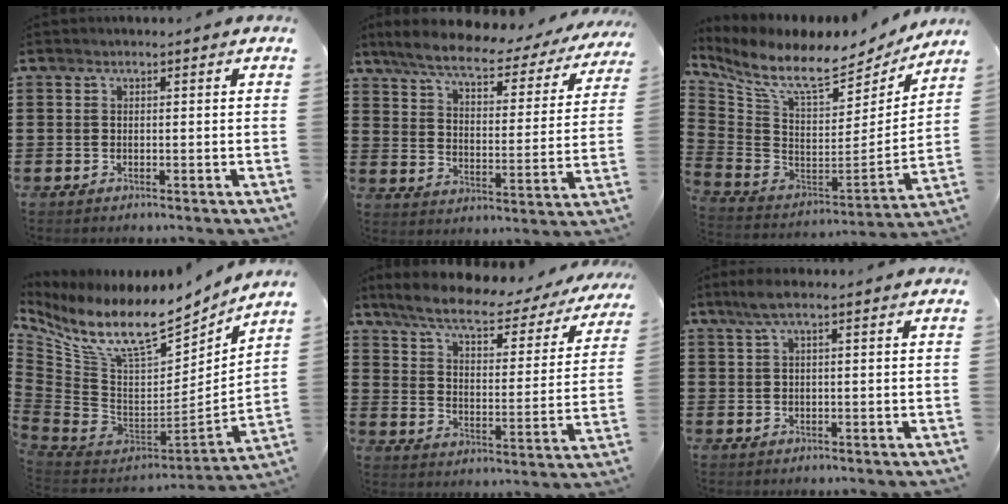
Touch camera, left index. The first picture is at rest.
{"total": 6.8, "force": [5.6, 1.1, 3.8], "torque": [-0.097, -0.030, 0.092]}
{"total": 9.2, "force": [7.4, 2.7, 4.8], "torque": [-0.127, -0.058, 0.130]}
{"total": 13.0, "force": [9.3, 4.1, 8.1], "torque": [-0.195, -0.074, 0.161]}
{"total": 7.5, "force": [5.9, 1.3, 4.4], "torque": [-0.102, -0.032, 0.095]}
{"total": 2.4, "force": [0.9, 0.2, 2.2], "torque": [-0.051, -0.002, 0.015]}